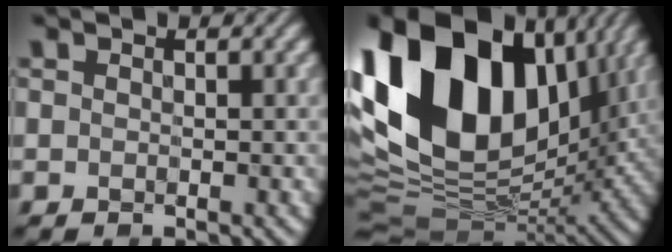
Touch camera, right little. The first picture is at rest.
{"total": 19.2, "force": [5.7, 12.6, 13.3], "torque": [-0.290, 0.030, 0.098]}